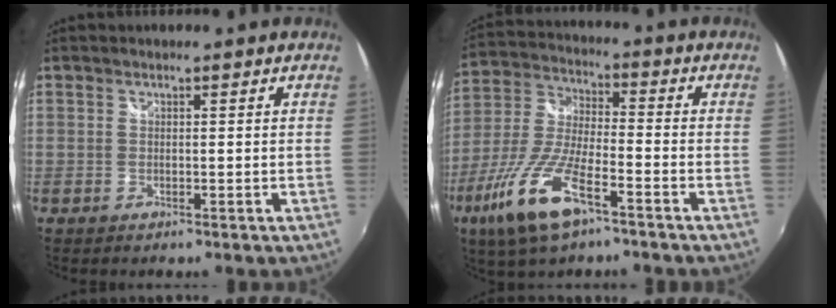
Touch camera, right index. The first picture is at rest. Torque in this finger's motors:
{"motor_torque": [1.24, -0.90, 0.64, 0.15]}